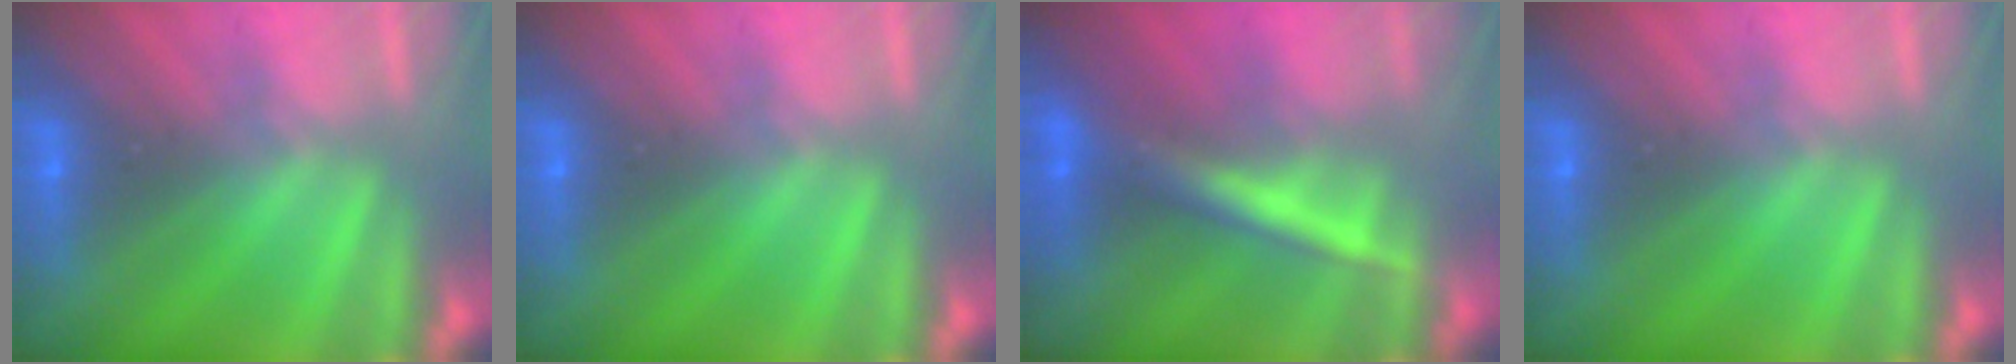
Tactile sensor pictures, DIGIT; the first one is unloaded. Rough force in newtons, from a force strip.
{"total": 0.0}
{"total": 2.4}
{"total": 0.0}